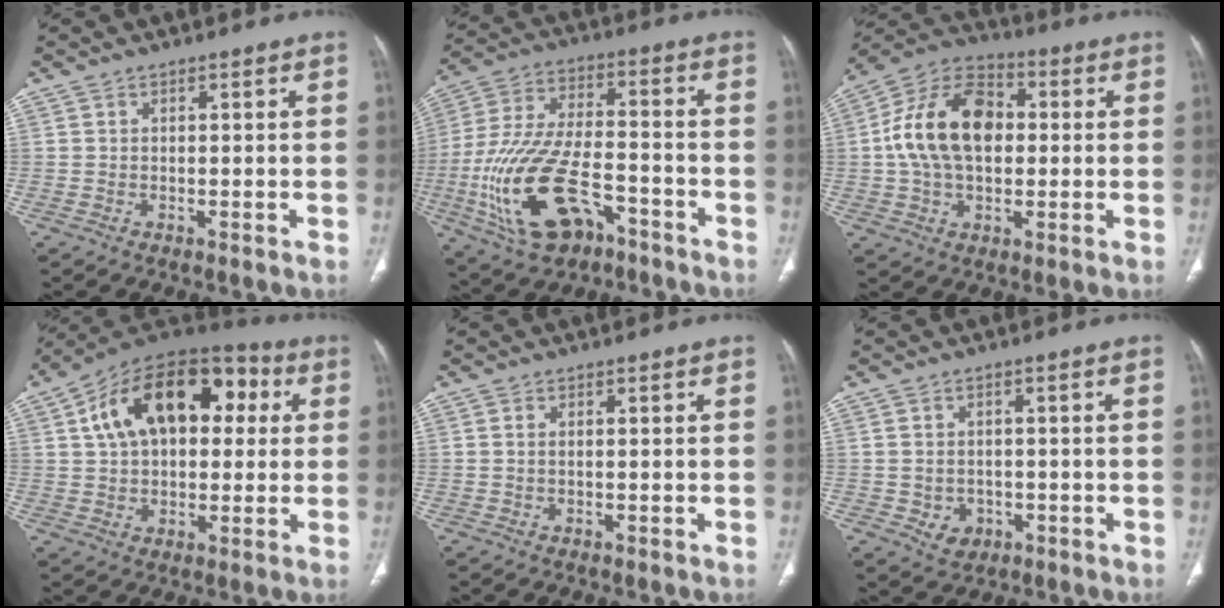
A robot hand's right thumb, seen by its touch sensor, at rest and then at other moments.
{"total": 20.2, "force": [-8.3, 10.2, 15.3], "torque": [-0.316, 0.035, -0.139]}
{"total": 17.3, "force": [1.4, 11.3, 13.0], "torque": [-0.220, 0.026, 0.017]}
{"total": 22.1, "force": [5.7, 13.3, 16.7], "torque": [-0.241, 0.033, 0.082]}
{"total": 0.6, "force": [0.1, 0.1, 0.5], "torque": [-0.018, 0.002, 0.004]}
{"total": 4.0, "force": [-1.1, 3.4, 1.8], "torque": [-0.015, 0.005, -0.002]}